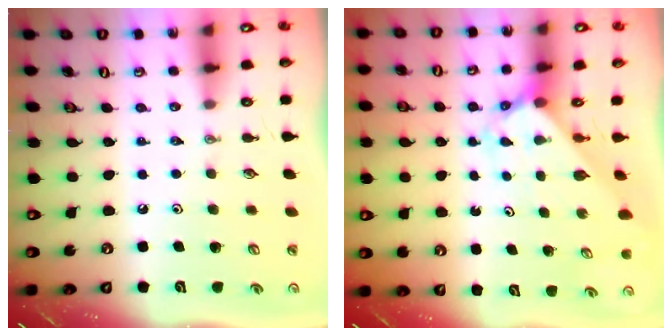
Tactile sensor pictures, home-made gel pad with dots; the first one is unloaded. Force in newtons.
{"total": 2.2, "press": 2.2, "slide": 0.2}